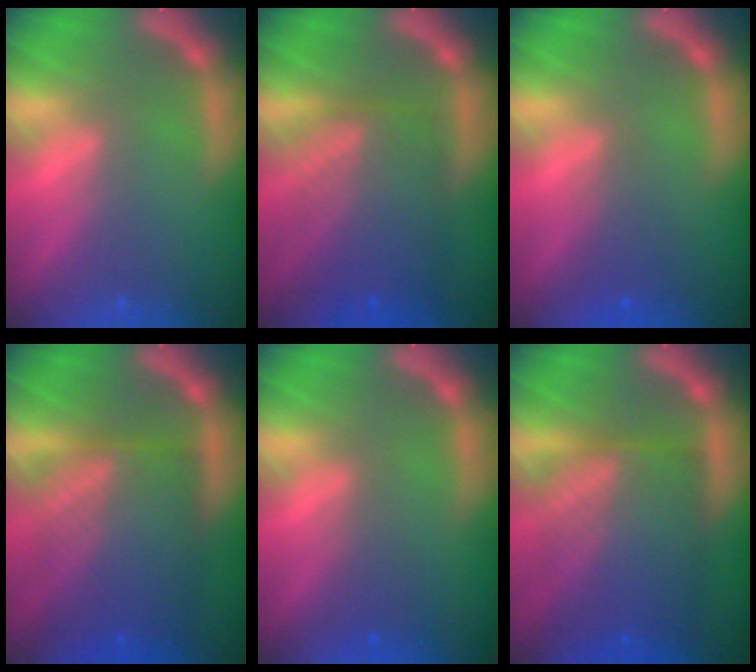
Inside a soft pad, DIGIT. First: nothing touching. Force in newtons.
{"total": 8.0}
{"total": 2.0}
{"total": 10.0}
{"total": 1.4}
{"total": 10.0}